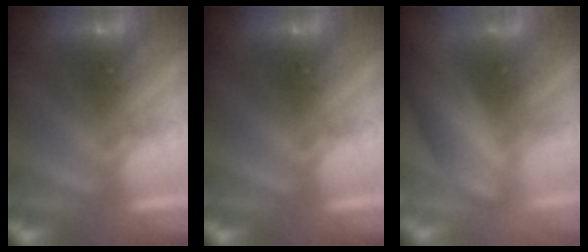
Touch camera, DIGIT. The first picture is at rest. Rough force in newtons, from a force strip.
{"total": 0.0}
{"total": 3.9}